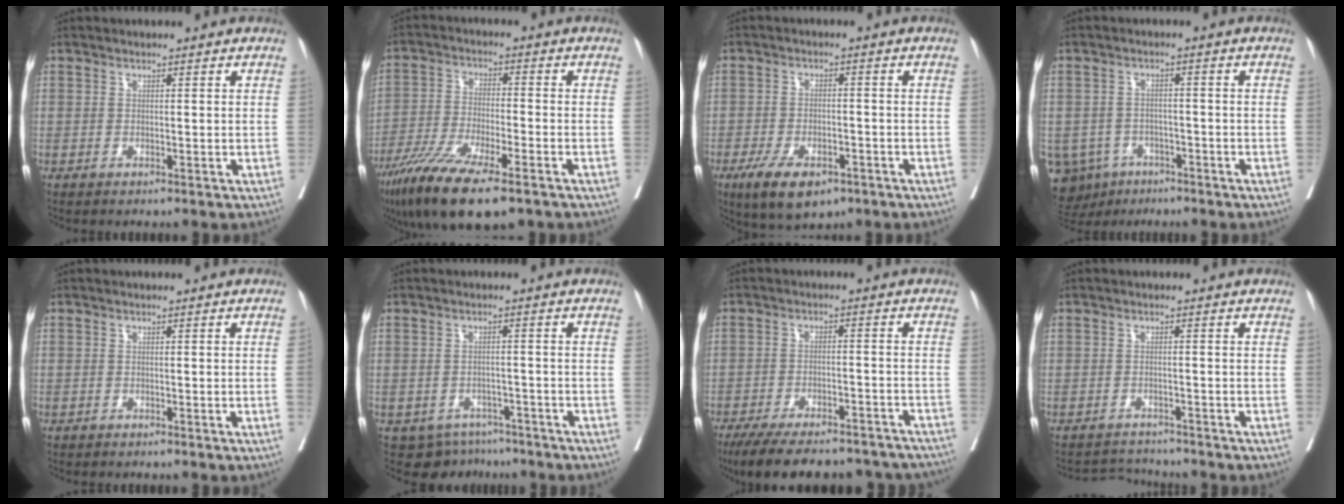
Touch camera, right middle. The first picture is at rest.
{"total": 14.6, "force": [-9.9, 2.6, 10.4], "torque": [-0.198, -0.042, -0.171]}
{"total": 8.8, "force": [-5.5, 3.8, 5.7], "torque": [-0.097, -0.010, -0.087]}
{"total": 10.5, "force": [-6.2, 8.0, 2.9], "torque": [-0.082, 0.001, -0.087]}
{"total": 0.0}
{"total": 5.8, "force": [-4.6, 3.5, 0.5], "torque": [0.000, 0.008, -0.060]}
{"total": 21.5, "force": [-18.8, 5.4, 8.9], "torque": [-0.141, -0.017, -0.248]}
{"total": 3.2, "force": [-3.0, 0.0, -1.0], "torque": [0.018, -0.007, -0.048]}